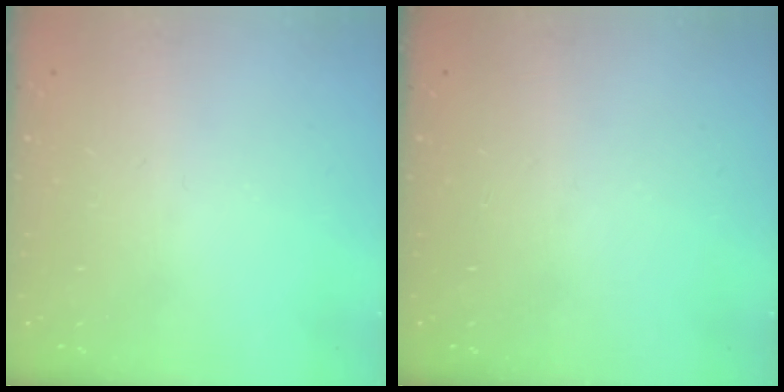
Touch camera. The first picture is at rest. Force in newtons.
{"total": 0.0}